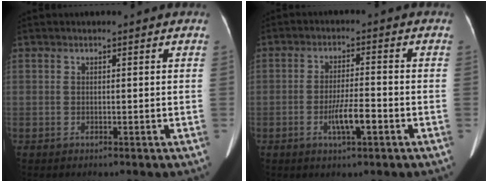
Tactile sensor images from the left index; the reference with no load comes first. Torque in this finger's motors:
{"motor_torque": [0.71, 0.33, 0.43, 0.05]}